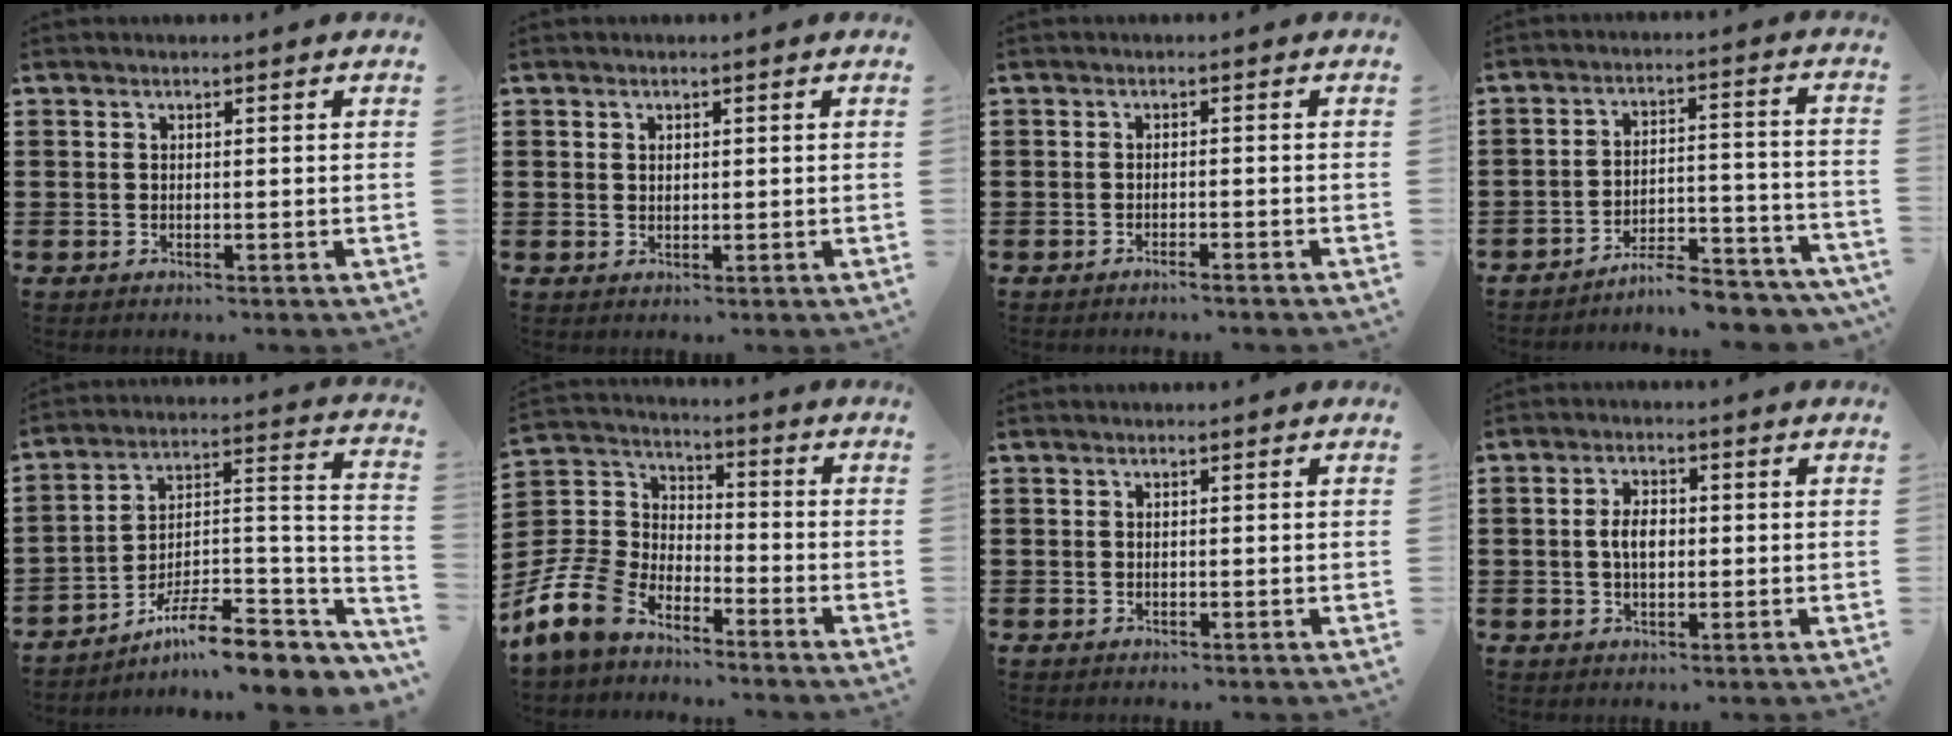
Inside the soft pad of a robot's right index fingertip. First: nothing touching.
{"total": 0.9, "force": [0.6, 0.7, 0.3], "torque": [-0.008, 0.003, 0.011]}
{"total": 1.3, "force": [-1.2, -0.3, 0.6], "torque": [-0.010, -0.001, -0.023]}
{"total": 6.8, "force": [-6.4, 0.7, 2.2], "torque": [-0.031, 0.011, -0.121]}
{"total": 10.0, "force": [-7.4, 2.8, 6.1], "torque": [-0.097, 0.010, -0.139]}
{"total": 9.3, "force": [-6.9, 5.4, 3.1], "torque": [-0.111, 0.016, -0.146]}
{"total": 0.0}
{"total": 3.8, "force": [0.0, 2.1, 3.1], "torque": [-0.053, 0.003, -0.003]}